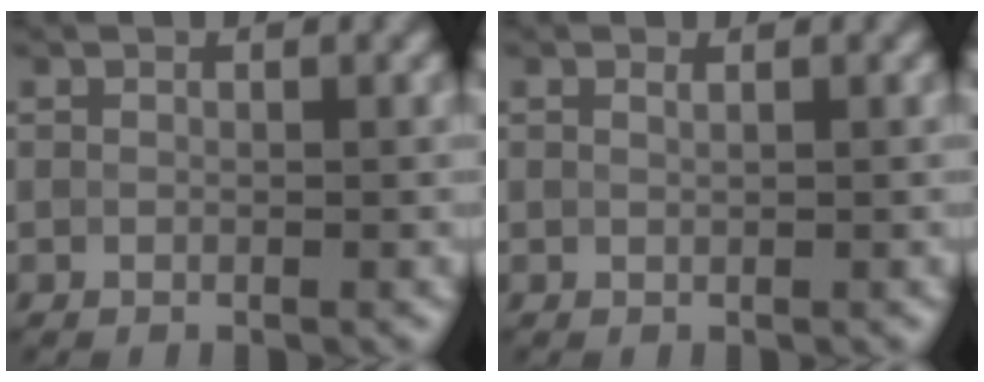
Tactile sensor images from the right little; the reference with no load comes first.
{"total": 0.8, "force": [0.6, 0.3, 0.5], "torque": [-0.007, -0.006, 0.004]}